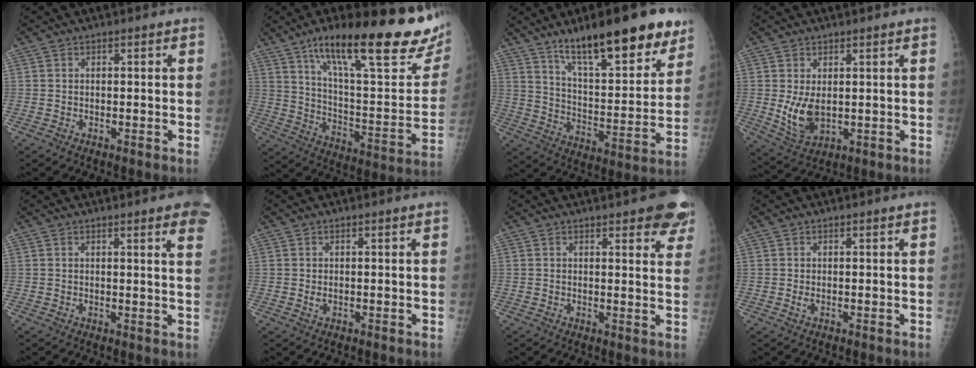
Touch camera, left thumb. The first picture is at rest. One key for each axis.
{"total": 31.0, "fx": 18.6, "fy": 7.9, "fz": 23.6, "tx": -0.302, "ty": -0.046, "tz": 0.291}
{"total": 22.3, "fx": 15.0, "fy": 6.4, "fz": 15.2, "tx": -0.191, "ty": -0.065, "tz": 0.239}
{"total": 6.2, "fx": 0.7, "fy": 3.5, "fz": 5.1, "tx": -0.090, "ty": -0.019, "tz": 0.027}
{"total": 7.9, "fx": 5.3, "fy": 0.7, "fz": 5.9, "tx": -0.060, "ty": -0.010, "tz": 0.044}
{"total": 1.0, "fx": 0.4, "fy": 0.4, "fz": 0.8, "tx": -0.018, "ty": 0.001, "tz": 0.010}
{"total": 9.0, "fx": 6.5, "fy": 2.8, "fz": 5.6, "tx": -0.037, "ty": -0.026, "tz": 0.068}
{"total": 1.0, "fx": 0.3, "fy": 0.3, "fz": 0.9, "tx": -0.023, "ty": 0.003, "tz": 0.007}